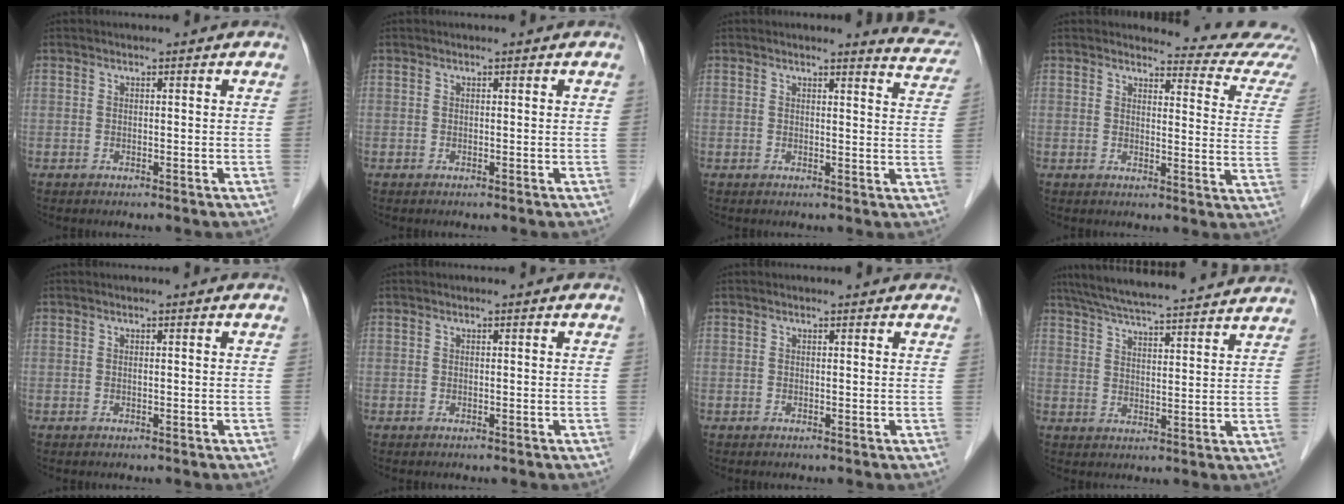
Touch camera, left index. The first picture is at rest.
{"total": 0.0}
{"total": 5.5, "force": [5.5, 0.4, 0.6], "torque": [-0.004, -0.031, 0.037]}
{"total": 11.5, "force": [11.4, -0.5, 0.9], "torque": [0.002, -0.098, 0.104]}
{"total": 0.0}
{"total": 0.0}
{"total": 1.9, "force": [1.7, 0.5, 0.7], "torque": [-0.015, 0.011, 0.012]}
{"total": 22.4, "force": [20.4, 1.2, 9.1], "torque": [-0.154, 0.024, 0.280]}